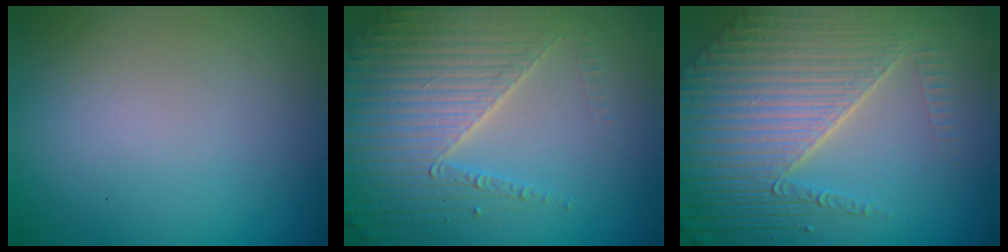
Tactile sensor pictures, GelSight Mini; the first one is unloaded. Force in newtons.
{"total": 4.7, "press": 4.5, "slide": 1.2}
{"total": 7.7, "press": 5.8, "slide": 5.2}